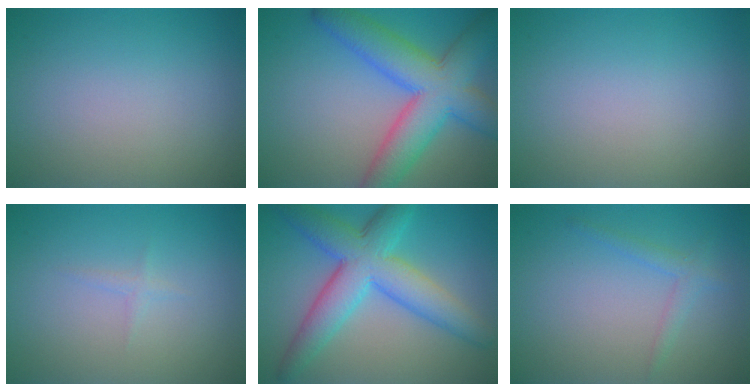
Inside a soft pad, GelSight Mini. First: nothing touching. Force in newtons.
{"total": 9.2, "press": 9.2, "slide": 0.3}
{"total": 0.0}
{"total": 0.7, "press": 0.7, "slide": 0.1}
{"total": 7.9, "press": 7.9, "slide": 0.3}
{"total": 1.5, "press": 1.5, "slide": 0.0}